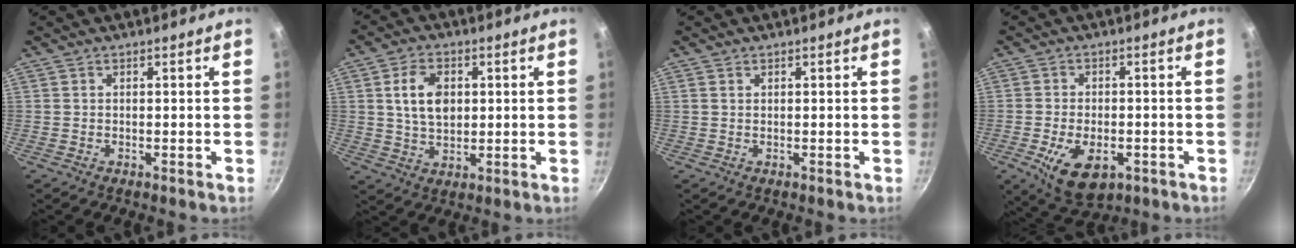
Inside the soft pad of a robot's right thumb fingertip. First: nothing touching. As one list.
[{"total": 8.6, "force": [1.7, 5.8, 6.0], "torque": [-0.090, -0.003, 0.031]}, {"total": 0.5, "force": [0.4, 0.3, 0.2], "torque": [-0.005, 0.001, 0.007]}, {"total": 10.5, "force": [-3.7, 6.0, 7.7], "torque": [-0.119, 0.004, -0.050]}]